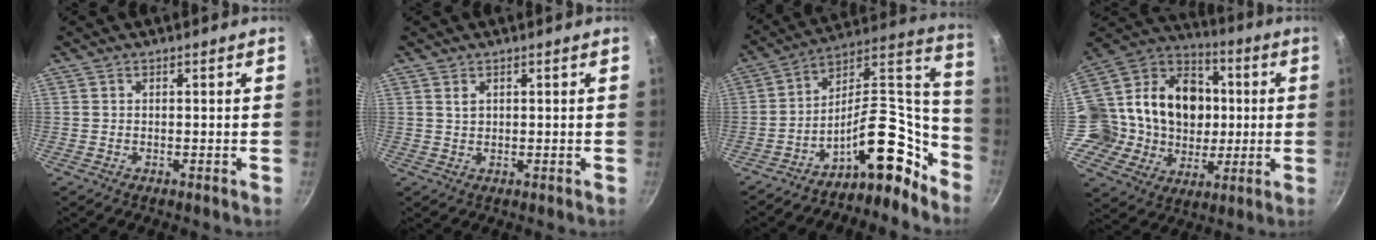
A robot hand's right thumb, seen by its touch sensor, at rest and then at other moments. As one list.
[{"total": 1.2, "force": [0.6, 0.7, 0.7], "torque": [-0.012, 0.000, 0.012]}, {"total": 19.0, "force": [-12.2, 9.0, 11.5], "torque": [-0.107, 0.127, -0.207]}, {"total": 25.1, "force": [1.6, 21.6, 12.7], "torque": [-0.204, 0.029, 0.030]}]